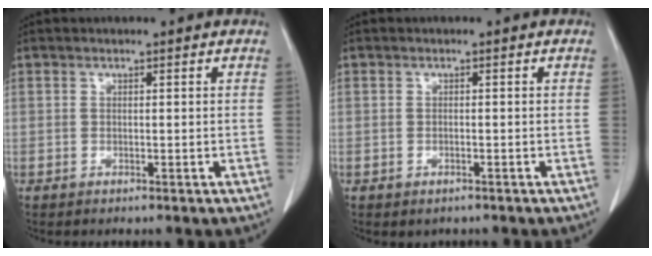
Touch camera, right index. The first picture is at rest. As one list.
[{"total": 0.7, "force": [-0.4, 0.5, 0.3], "torque": [-0.010, -0.001, 0.003]}]